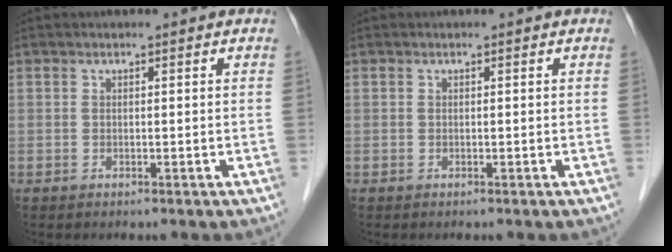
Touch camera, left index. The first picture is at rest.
{"total": 0.0}